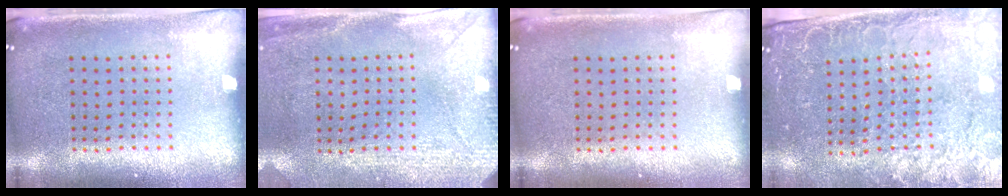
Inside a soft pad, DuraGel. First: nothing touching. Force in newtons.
{"total": 3.0, "press": 2.3, "slide": 1.9}
{"total": 0.0}
{"total": 3.2, "press": 2.9, "slide": 1.2}